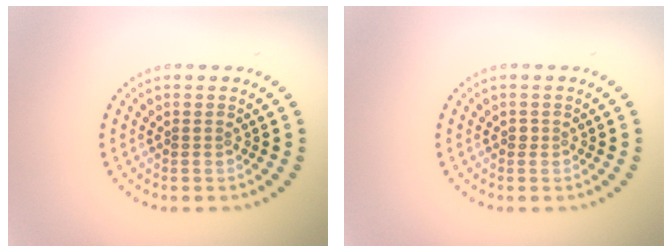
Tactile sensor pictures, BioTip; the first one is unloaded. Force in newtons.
{"total": 0.5, "press": 0.3, "slide": 0.4}